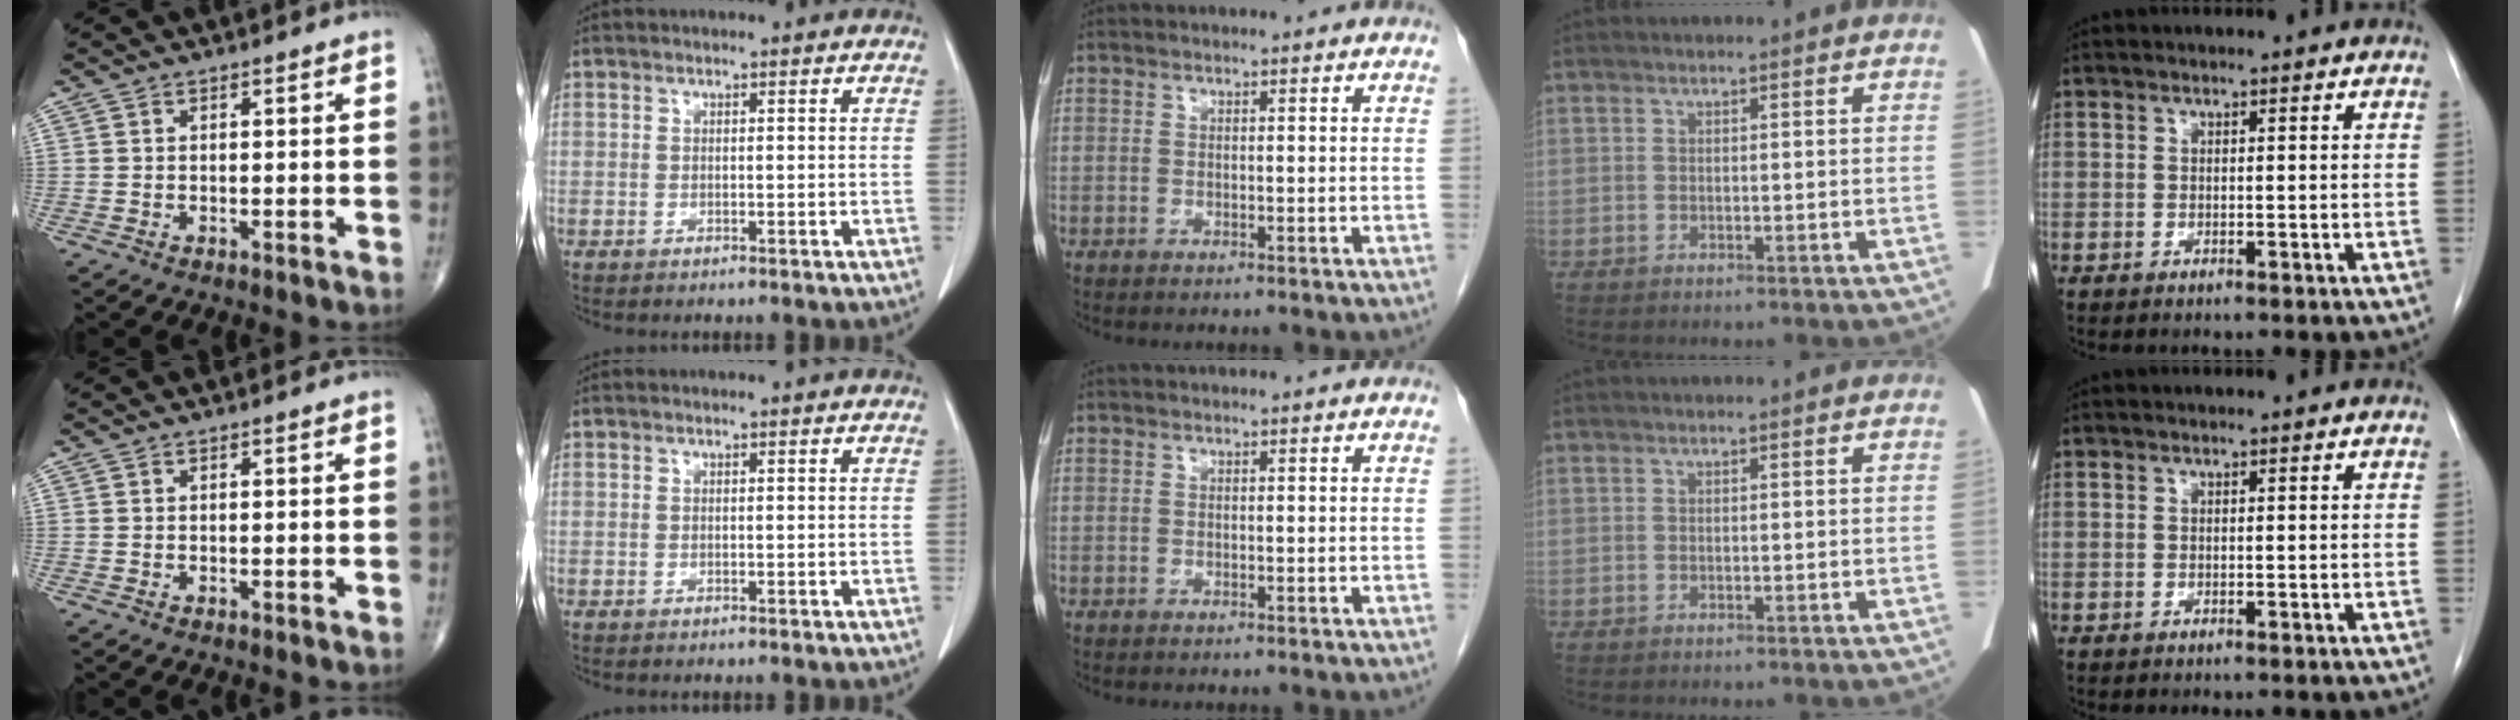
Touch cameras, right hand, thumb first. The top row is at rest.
{}